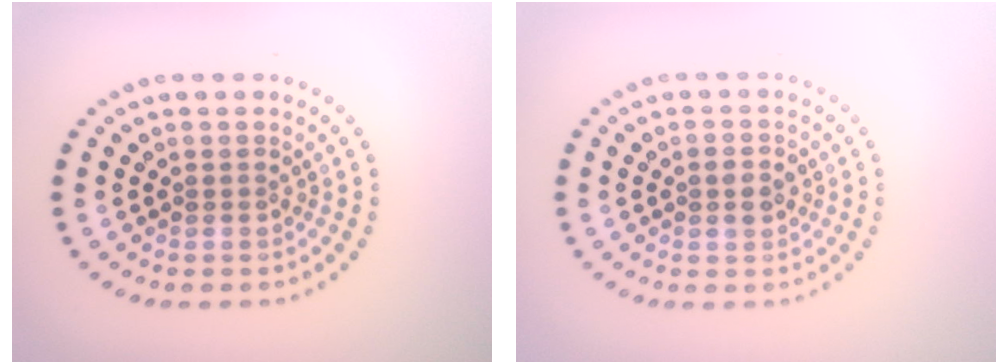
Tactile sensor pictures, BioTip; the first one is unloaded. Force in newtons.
{"total": 1.6, "press": 1.6, "slide": 0.0}